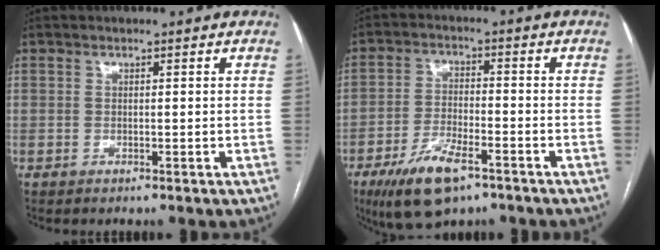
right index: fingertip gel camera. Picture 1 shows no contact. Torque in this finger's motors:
{"motor_torque": [1.05, -1.09, 0.50, 0.11]}